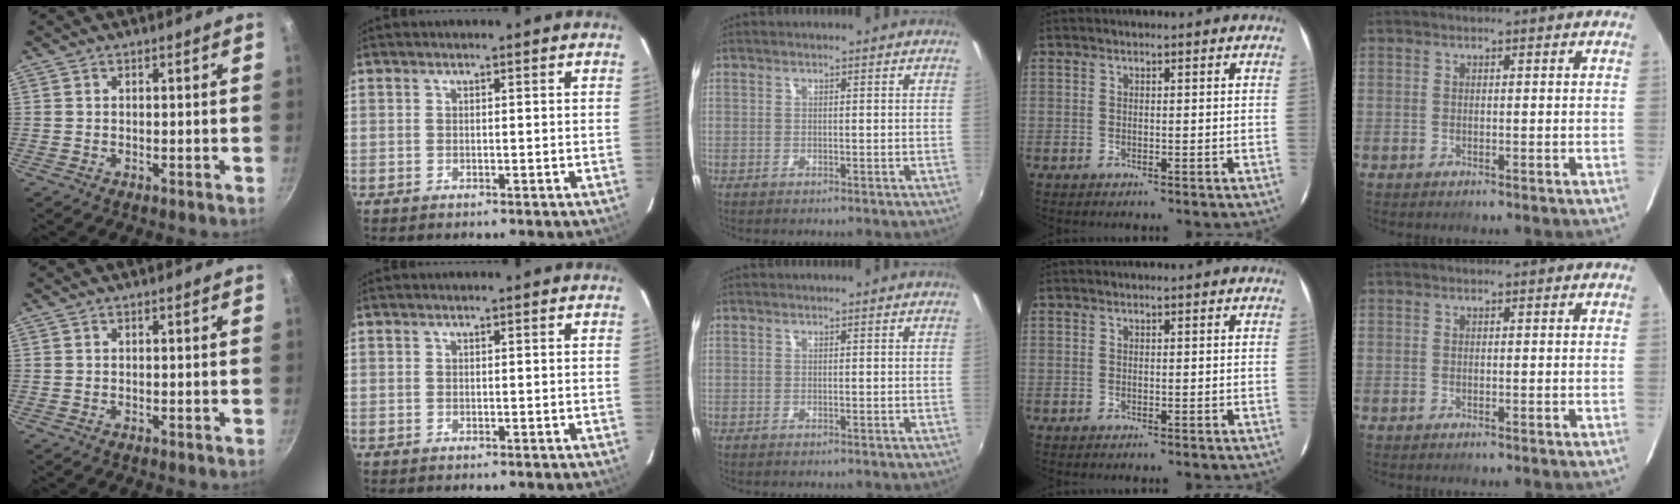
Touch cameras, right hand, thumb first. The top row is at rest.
{}